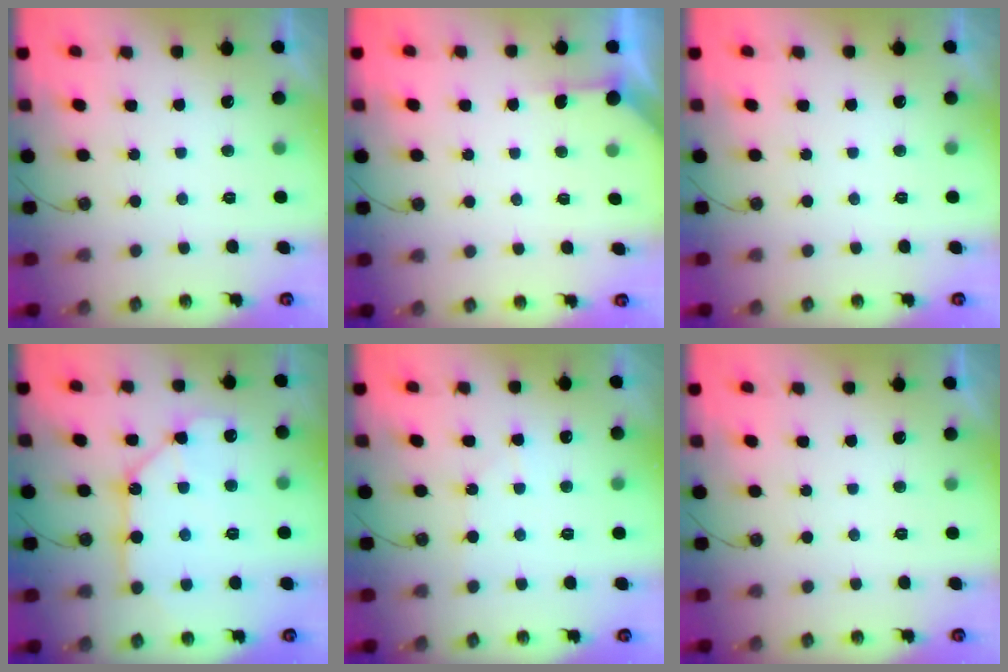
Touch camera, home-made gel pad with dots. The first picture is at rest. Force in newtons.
{"total": 3.0, "press": 3.0, "slide": 0.4}
{"total": 0.0}
{"total": 11.2, "press": 11.2, "slide": 1.0}
{"total": 4.7, "press": 4.7, "slide": 0.5}
{"total": 0.0}